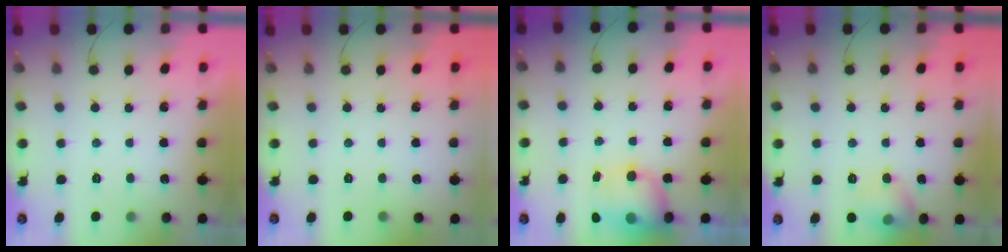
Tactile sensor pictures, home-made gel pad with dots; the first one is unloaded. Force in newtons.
{"total": 0.0}
{"total": 12.7, "press": 10.7, "slide": 6.9}
{"total": 9.1, "press": 8.0, "slide": 4.2}